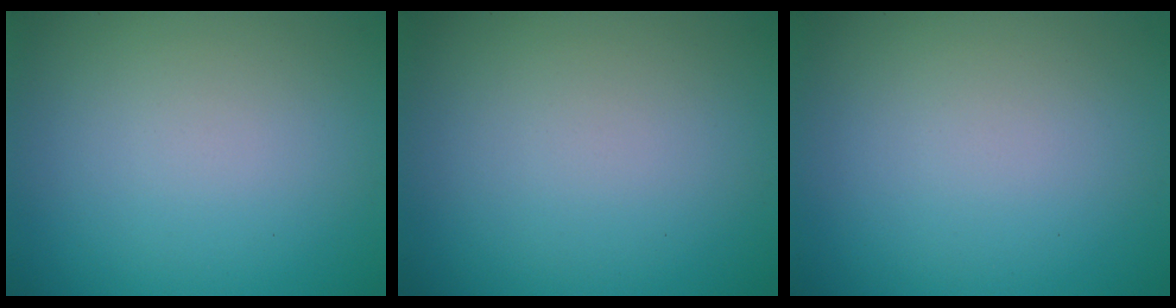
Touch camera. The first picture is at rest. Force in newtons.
{"total": 0.0}
{"total": 0.0}